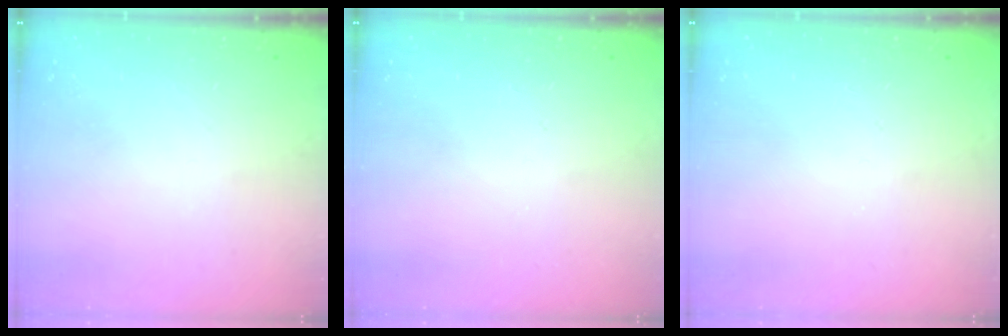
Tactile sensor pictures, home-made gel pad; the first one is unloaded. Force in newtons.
{"total": 0.0}
{"total": 0.0}